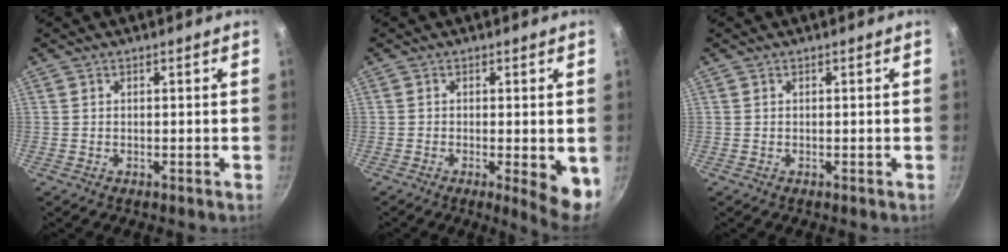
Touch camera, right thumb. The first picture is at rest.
{"total": 6.8, "force": [-1.3, 1.6, 6.5], "torque": [-0.077, -0.009, -0.014]}
{"total": 0.0}